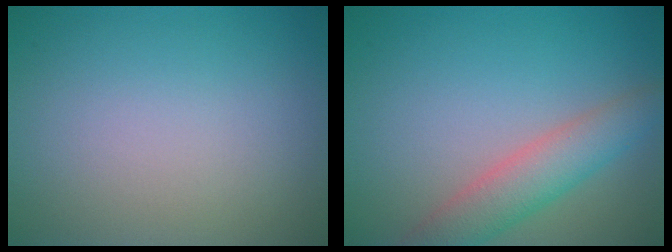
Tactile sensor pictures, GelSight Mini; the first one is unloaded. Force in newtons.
{"total": 4.3, "press": 4.3, "slide": 0.2}